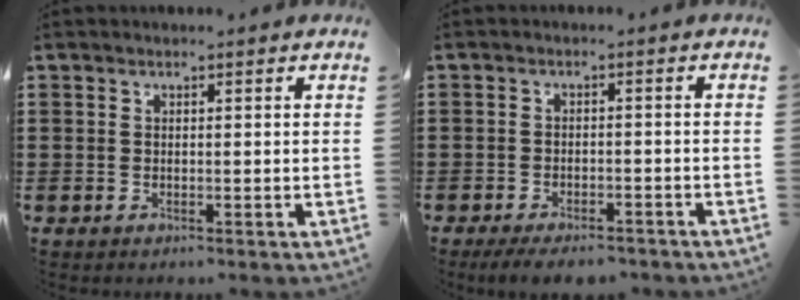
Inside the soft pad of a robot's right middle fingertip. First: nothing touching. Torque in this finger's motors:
{"motor_torque": [0.37, -0.27, 0.41, 0.01]}